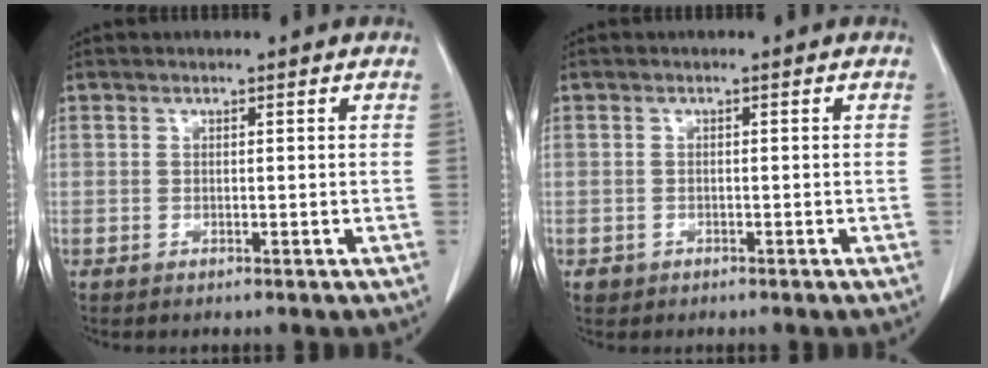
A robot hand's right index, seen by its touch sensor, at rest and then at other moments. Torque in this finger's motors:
{"motor_torque": [-0.07, 0.08, -0.45, -0.13]}